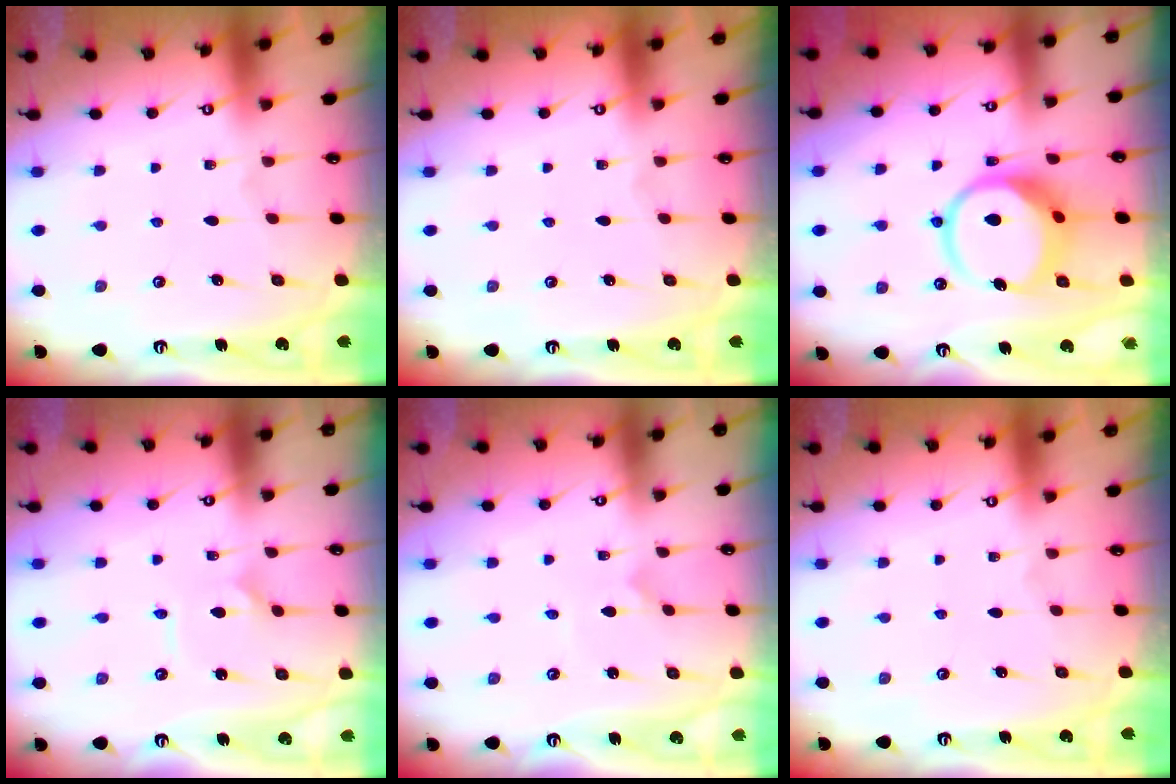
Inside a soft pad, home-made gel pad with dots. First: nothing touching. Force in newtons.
{"total": 0.0}
{"total": 11.9, "press": 11.8, "slide": 1.5}
{"total": 2.6, "press": 2.6, "slide": 0.3}
{"total": 0.0}
{"total": 0.0}